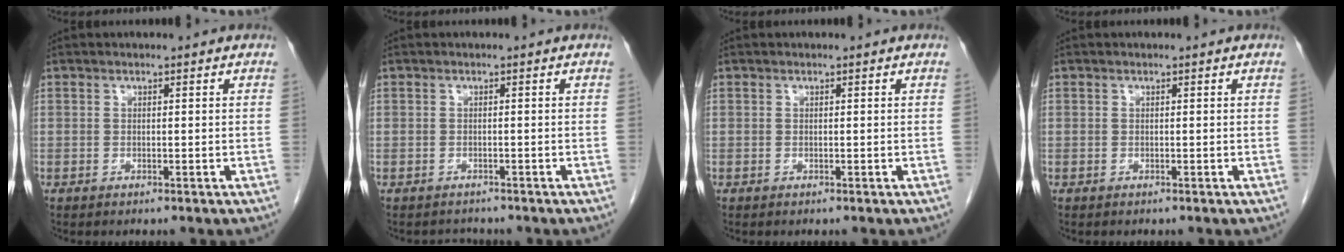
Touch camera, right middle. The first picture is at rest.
{"total": 1.4, "force": [-1.2, 0.5, -0.4], "torque": [-0.004, -0.005, -0.020]}
{"total": 0.0}
{"total": 0.0}